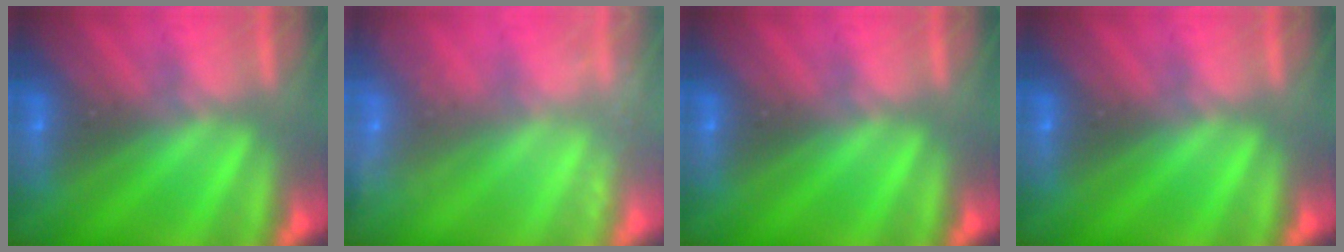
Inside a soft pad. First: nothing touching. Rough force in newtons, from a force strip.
{"total": 11.8}
{"total": 0.0}
{"total": 0.0}